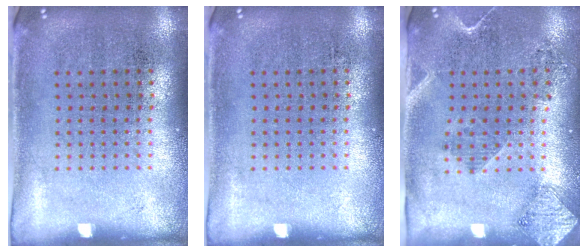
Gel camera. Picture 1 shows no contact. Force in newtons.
{"total": 0.0}
{"total": 1.9, "press": 1.7, "slide": 1.0}